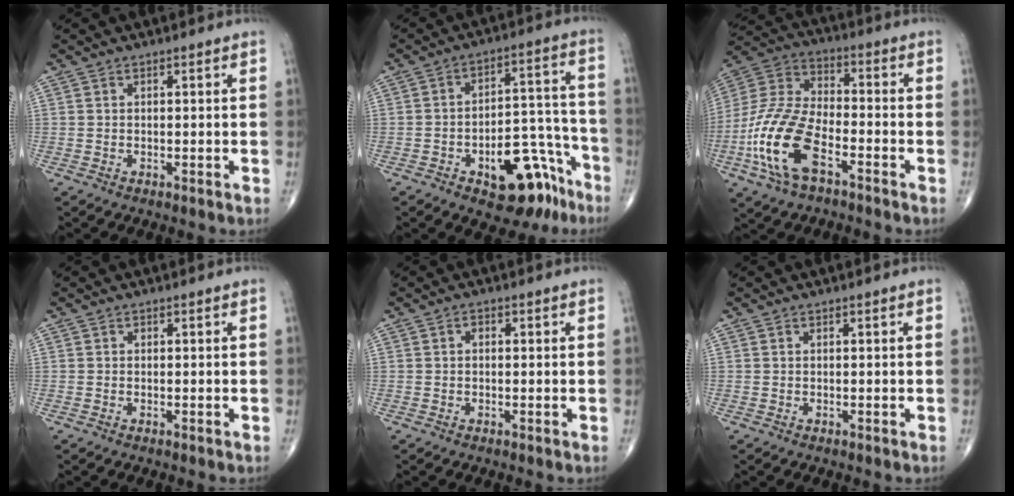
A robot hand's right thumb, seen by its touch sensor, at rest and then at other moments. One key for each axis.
{"total": 15.6, "fx": -8.6, "fy": 7.7, "fz": 10.5, "tx": -0.097, "ty": 0.080, "tz": -0.112}
{"total": 16.9, "fx": -6.9, "fy": 8.1, "fz": 13.2, "tx": -0.282, "ty": 0.032, "tz": -0.137}
{"total": 0.0}
{"total": 1.1, "fx": 0.2, "fy": 0.7, "fz": 0.8, "tx": -0.008, "ty": 0.005, "tz": -0.001}
{"total": 0.0}